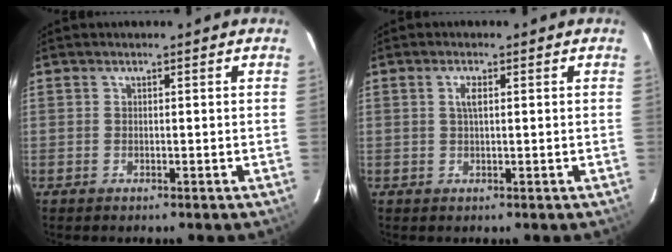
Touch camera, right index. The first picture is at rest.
{"total": 1.8, "force": [0.5, 0.5, 1.6], "torque": [-0.032, 0.003, 0.009]}